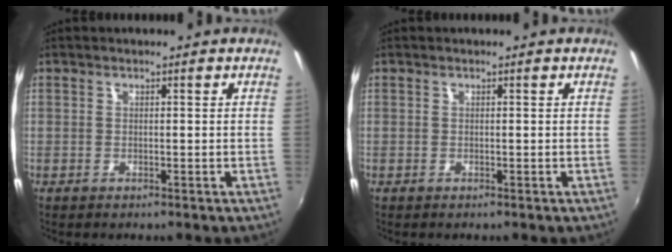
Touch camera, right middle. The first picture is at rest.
{"total": 0.0}